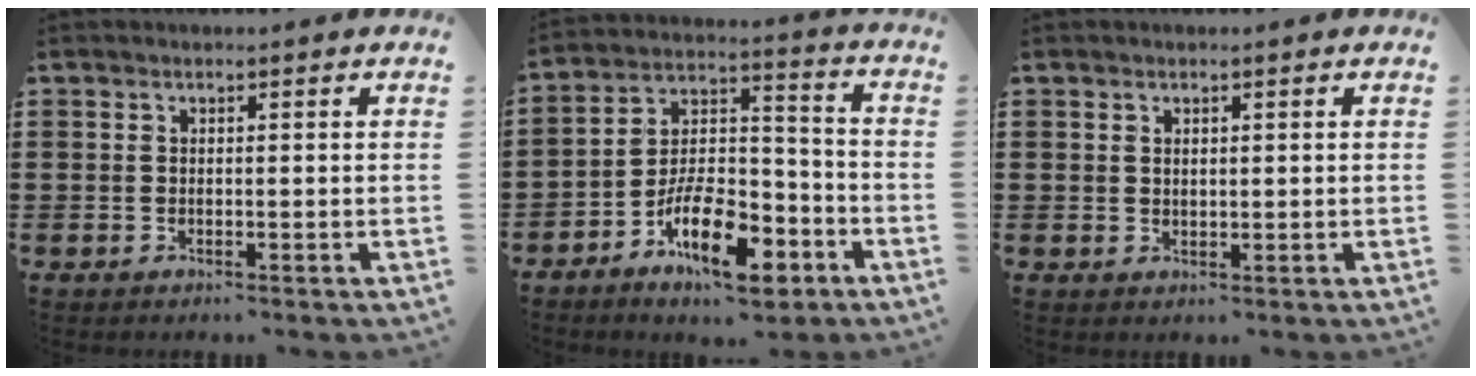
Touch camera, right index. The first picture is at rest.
{"total": 13.3, "force": [-7.7, 5.7, 9.3], "torque": [-0.164, 0.035, -0.136]}
{"total": 0.7, "force": [0.4, 0.5, 0.4], "torque": [-0.008, 0.003, 0.008]}